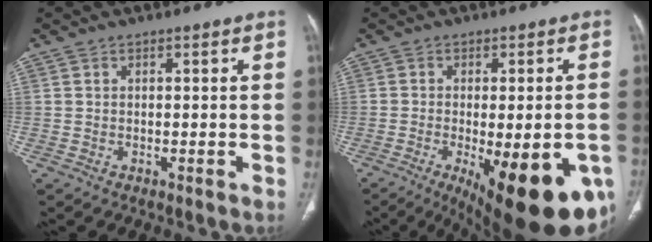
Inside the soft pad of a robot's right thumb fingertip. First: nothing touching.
{"total": 22.4, "force": [-8.8, 8.1, 19.0], "torque": [-0.193, -0.016, -0.101]}